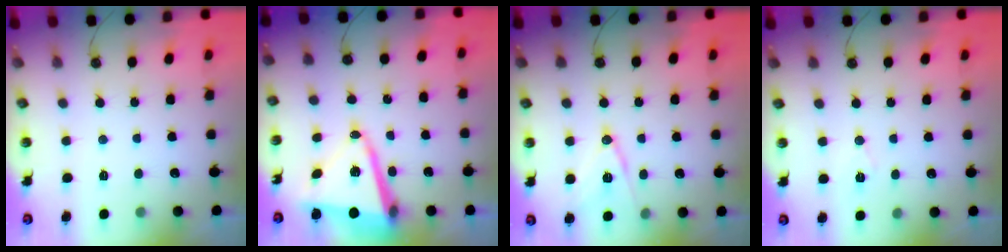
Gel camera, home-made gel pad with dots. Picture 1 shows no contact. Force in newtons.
{"total": 12.8, "press": 12.5, "slide": 2.5}
{"total": 12.9, "press": 12.5, "slide": 3.1}
{"total": 6.7, "press": 5.2, "slide": 4.3}